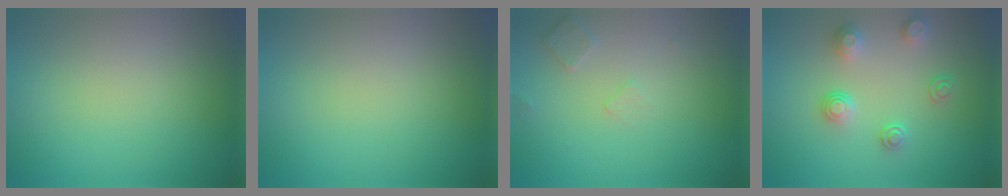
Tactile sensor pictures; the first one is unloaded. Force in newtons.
{"total": 0.0}
{"total": 1.5, "press": 1.4, "slide": 0.3}
{"total": 2.9, "press": 2.6, "slide": 1.4}